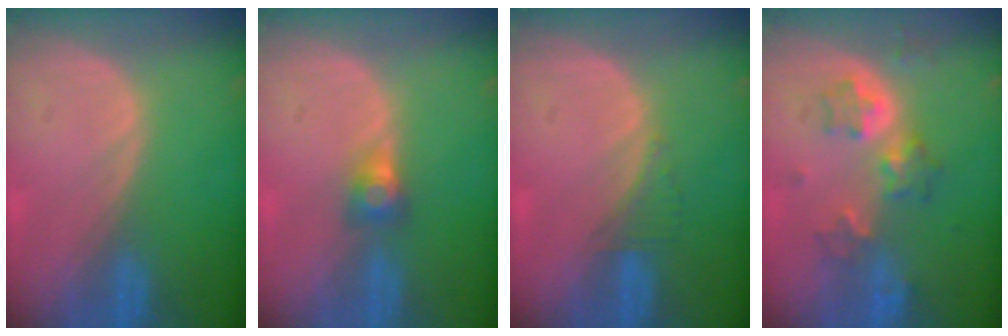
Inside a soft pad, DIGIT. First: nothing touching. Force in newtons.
{"total": 2.7, "press": 2.5, "slide": 1.0}
{"total": 1.7, "press": 1.6, "slide": 0.7}
{"total": 6.4, "press": 5.7, "slide": 3.0}